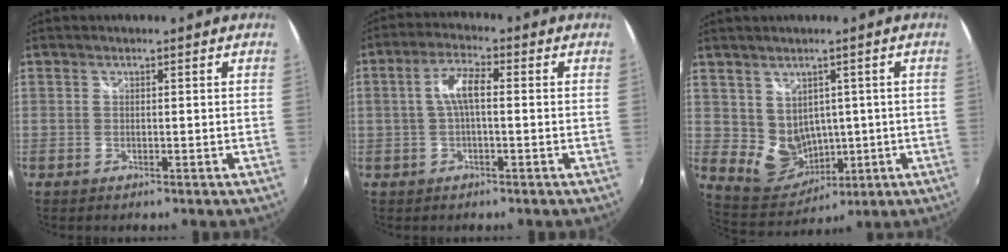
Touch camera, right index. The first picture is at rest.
{"total": 5.5, "force": [0.1, 1.7, 5.2], "torque": [-0.103, 0.013, 0.003]}
{"total": 8.5, "force": [0.8, 7.5, 3.9], "torque": [-0.081, -0.005, 0.041]}